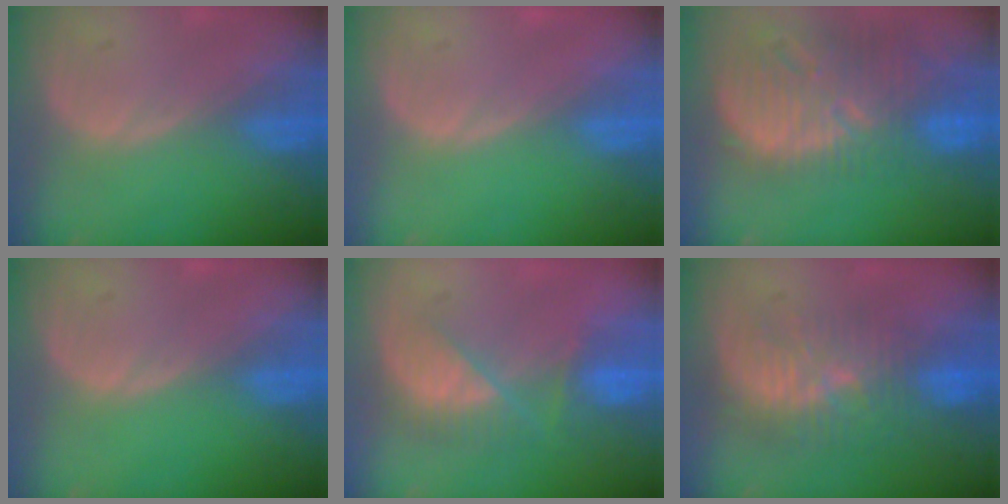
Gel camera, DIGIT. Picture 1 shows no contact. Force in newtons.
{"total": 0.0}
{"total": 13.3, "press": 11.5, "slide": 6.7}
{"total": 0.0}
{"total": 7.5, "press": 6.7, "slide": 3.4}
{"total": 9.6, "press": 9.0, "slide": 3.5}